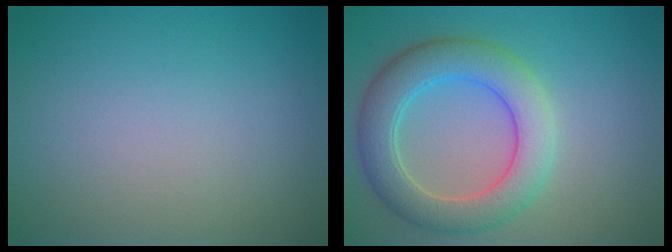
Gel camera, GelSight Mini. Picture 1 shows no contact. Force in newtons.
{"total": 6.2, "press": 6.2, "slide": 0.2}